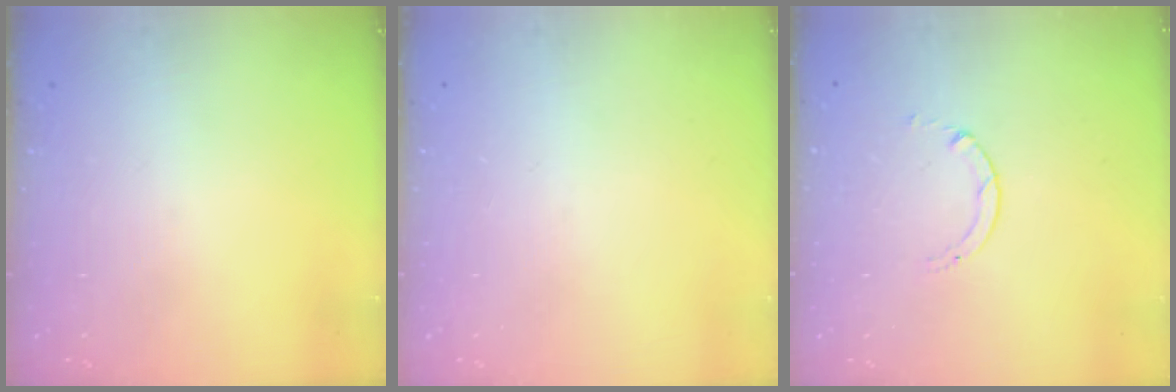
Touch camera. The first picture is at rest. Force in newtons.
{"total": 0.0}
{"total": 0.7, "press": 0.7, "slide": 0.1}